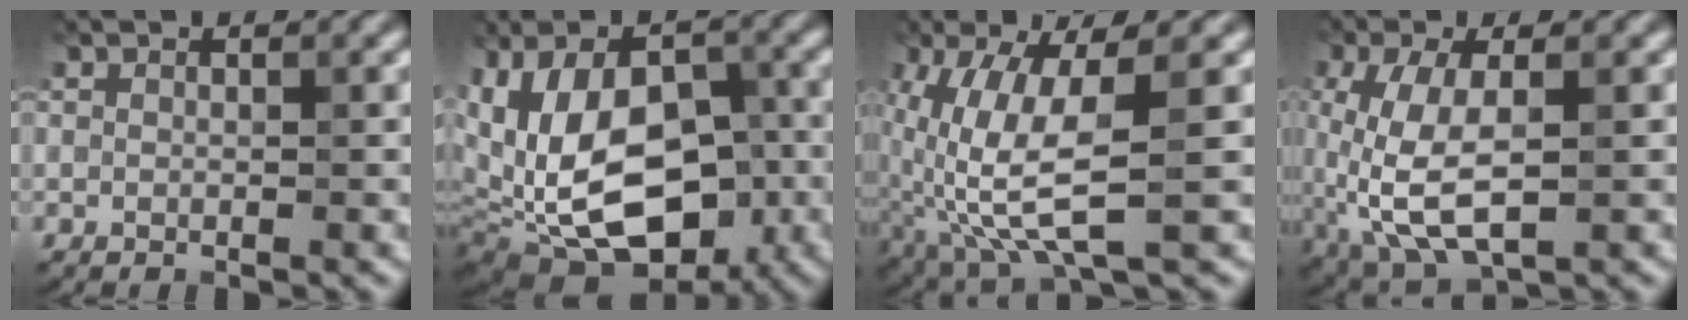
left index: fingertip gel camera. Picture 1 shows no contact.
{"total": 16.1, "force": [-3.4, 10.0, 12.1], "torque": [-0.186, -0.004, -0.042]}
{"total": 8.1, "force": [-0.9, 2.9, 7.5], "torque": [-0.178, -0.012, -0.013]}
{"total": 7.6, "force": [-1.4, 3.6, 6.6], "torque": [-0.165, -0.011, -0.024]}